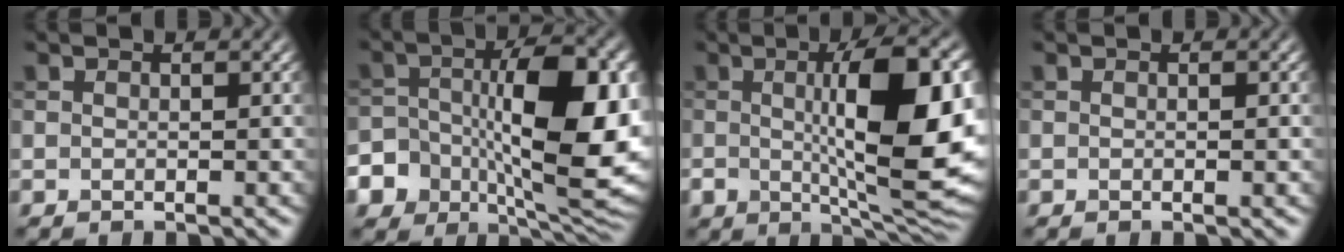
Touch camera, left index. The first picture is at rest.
{"total": 13.1, "force": [-1.9, 7.4, 10.7], "torque": [-0.172, -0.012, -0.025]}
{"total": 12.7, "force": [0.3, 4.2, 12.0], "torque": [-0.178, -0.004, 0.009]}
{"total": 0.6, "force": [-0.1, 0.1, 0.6], "torque": [-0.008, -0.001, 0.000]}